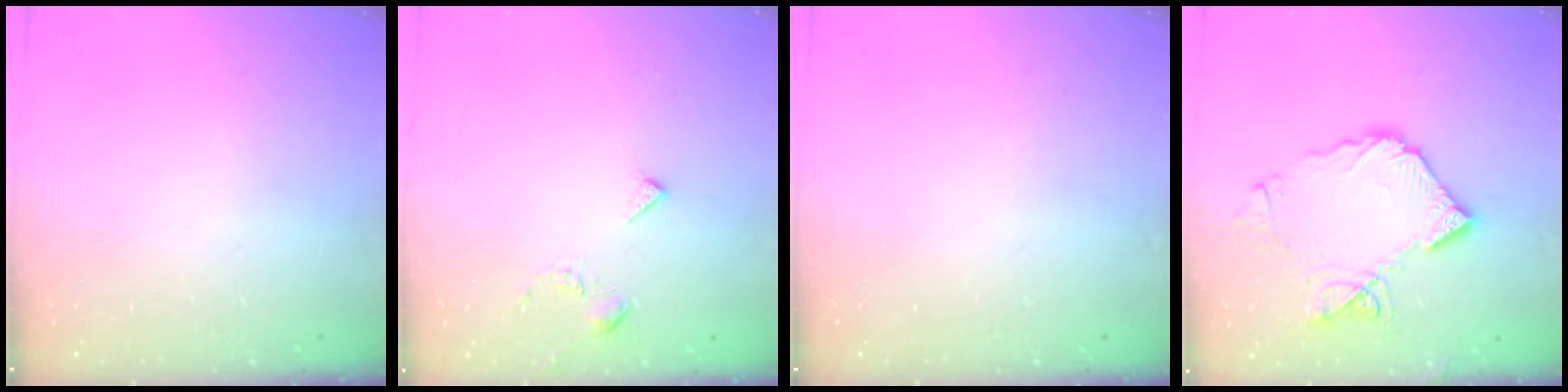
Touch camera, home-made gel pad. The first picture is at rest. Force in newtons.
{"total": 3.0, "press": 2.9, "slide": 0.7}
{"total": 0.0}
{"total": 13.9, "press": 13.8, "slide": 1.7}